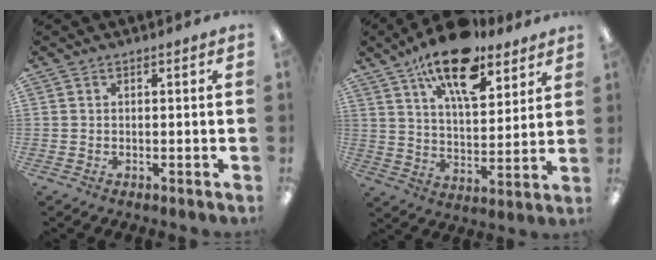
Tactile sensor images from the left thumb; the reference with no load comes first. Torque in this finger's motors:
{"motor_torque": [0.59, 0.64, 1.66, -1.12, 0.35]}